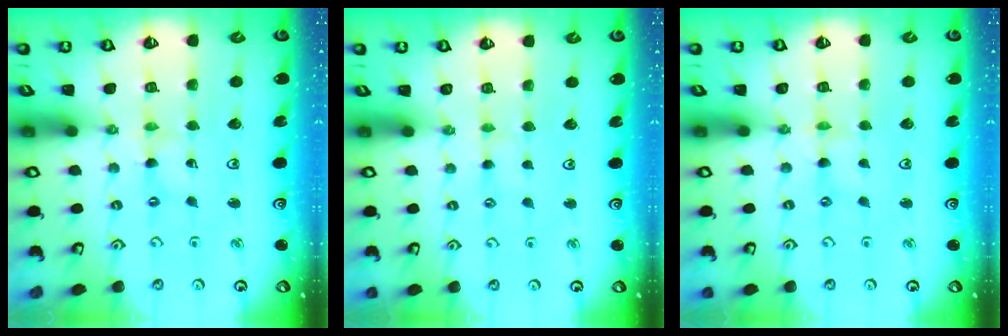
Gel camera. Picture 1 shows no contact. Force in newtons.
{"total": 1.7, "press": 1.7, "slide": 0.4}
{"total": 0.0}